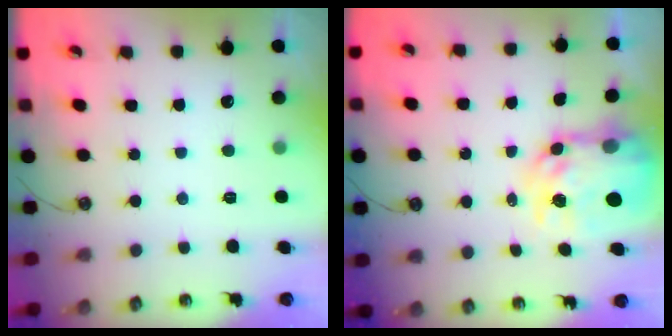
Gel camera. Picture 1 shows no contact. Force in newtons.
{"total": 11.7, "press": 11.7, "slide": 1.0}